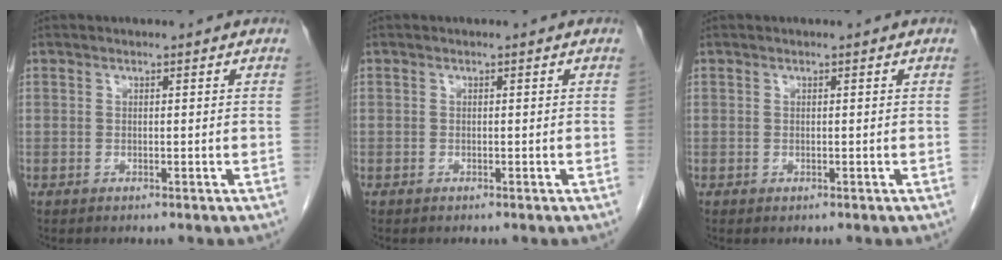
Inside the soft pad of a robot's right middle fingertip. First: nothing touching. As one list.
[{"total": 0.0}, {"total": 0.0}]